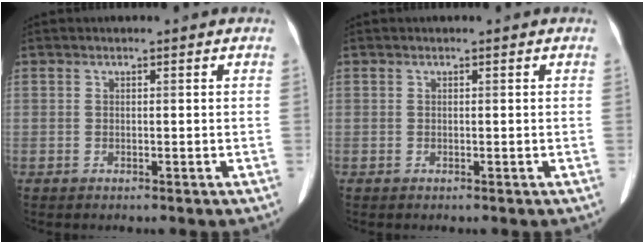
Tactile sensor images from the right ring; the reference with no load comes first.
{"total": 0.0}